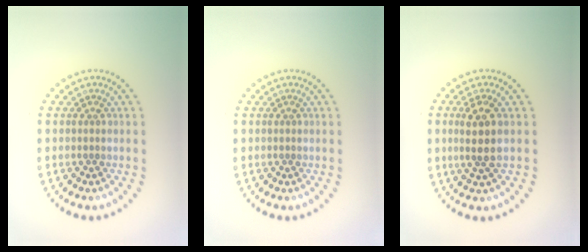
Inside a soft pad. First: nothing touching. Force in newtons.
{"total": 0.0}
{"total": 3.0, "press": 2.6, "slide": 1.4}